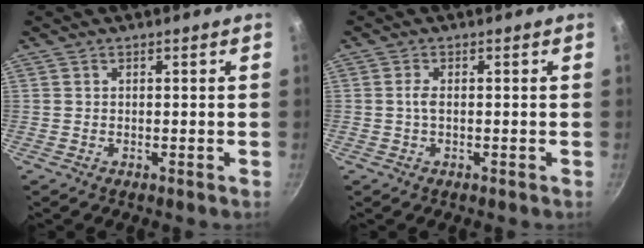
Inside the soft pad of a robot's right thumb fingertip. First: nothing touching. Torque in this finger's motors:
{"motor_torque": [0.89, 0.06, 0.48, 0.17, 0.14]}